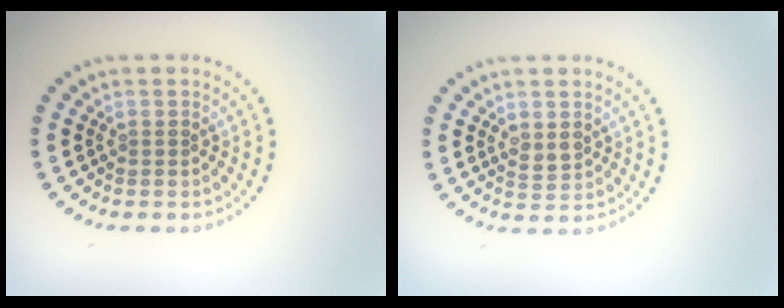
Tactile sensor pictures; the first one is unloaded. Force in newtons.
{"total": 1.6, "press": 1.6, "slide": 0.1}